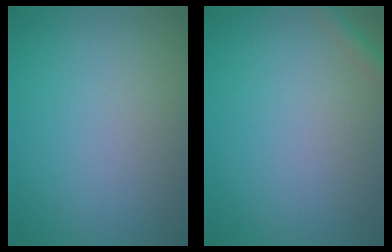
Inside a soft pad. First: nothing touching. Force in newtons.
{"total": 1.5, "press": 1.5, "slide": 0.0}